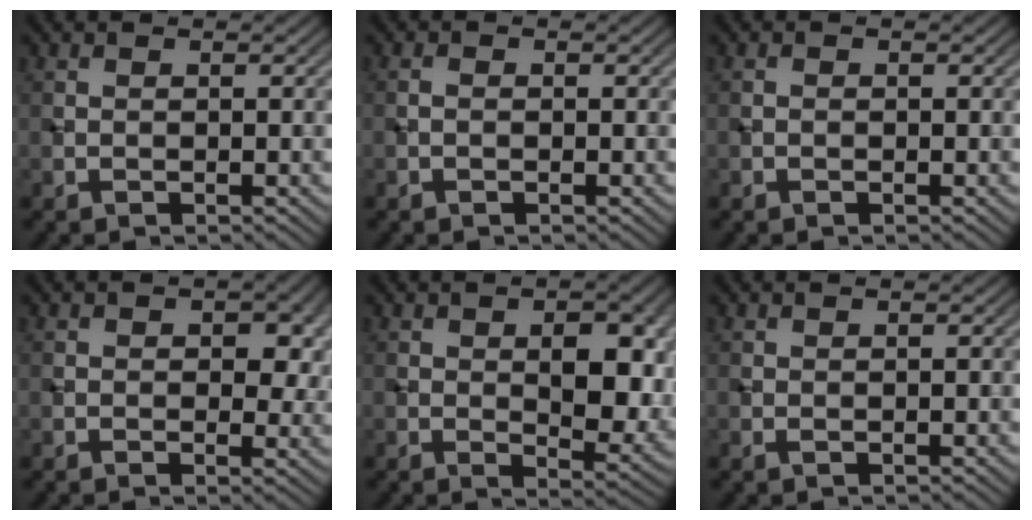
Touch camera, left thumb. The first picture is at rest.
{"total": 0.8, "force": [-0.4, 0.5, 0.5], "torque": [-0.010, 0.001, -0.010]}
{"total": 0.5, "force": [-0.3, 0.3, 0.2], "torque": [-0.002, 0.000, -0.006]}
{"total": 4.3, "force": [0.7, 2.8, 3.2], "torque": [-0.042, -0.010, 0.008]}
{"total": 8.0, "force": [0.8, 4.1, 6.8], "torque": [-0.092, -0.004, 0.018]}
{"total": 0.0}